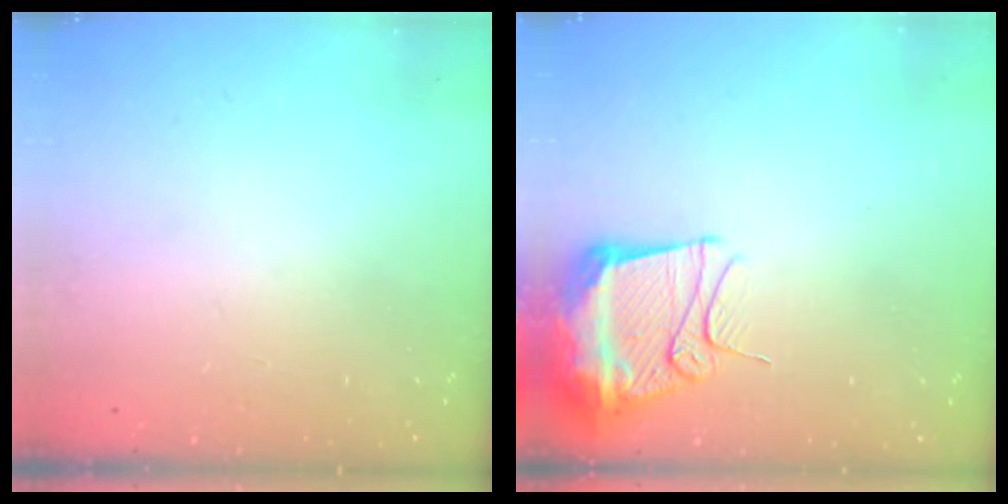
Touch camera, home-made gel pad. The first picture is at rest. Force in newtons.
{"total": 13.4, "press": 13.4, "slide": 1.3}